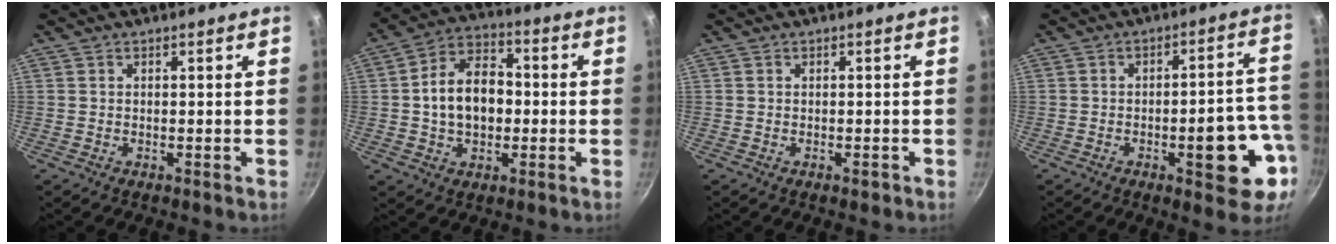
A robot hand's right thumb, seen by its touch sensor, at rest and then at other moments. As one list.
[{"total": 12.3, "force": [-0.4, 8.6, 8.8], "torque": [-0.119, 0.028, -0.016]}, {"total": 0.9, "force": [-0.5, 0.5, 0.6], "torque": [-0.006, 0.004, -0.008]}, {"total": 12.9, "force": [-4.4, 4.7, 11.3], "torque": [-0.110, 0.035, -0.054]}]